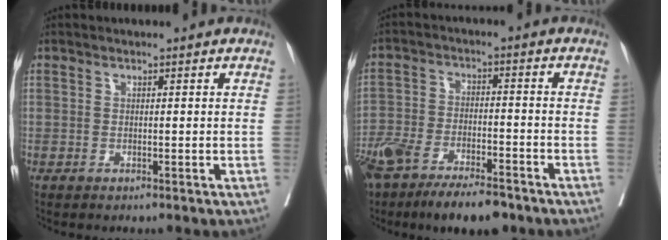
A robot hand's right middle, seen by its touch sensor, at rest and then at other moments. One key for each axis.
{"total": 14.2, "fx": -10.4, "fy": 4.5, "fz": 8.6, "tx": -0.167, "ty": -0.013, "tz": -0.177}